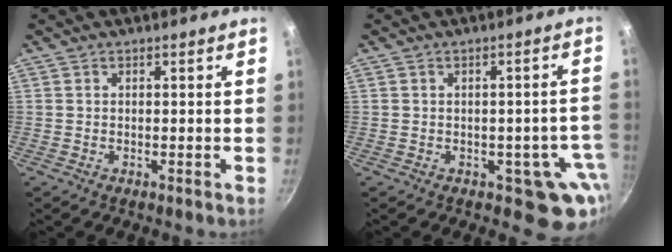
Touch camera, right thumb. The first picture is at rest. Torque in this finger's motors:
{"motor_torque": [1.13, 1.29, 0.00, -0.10, 0.16]}